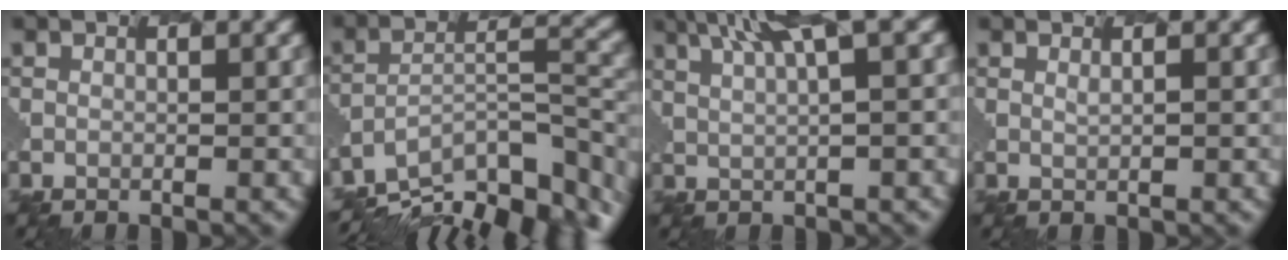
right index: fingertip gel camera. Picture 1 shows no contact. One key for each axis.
{"total": 12.2, "fx": -10.5, "fy": 3.8, "fz": 5.0, "tx": -0.103, "ty": 0.016, "tz": -0.160}
{"total": 7.8, "fx": 4.3, "fy": 1.6, "fz": 6.3, "tx": -0.078, "ty": 0.032, "tz": 0.066}
{"total": 0.5, "fx": 0.5, "fy": -0.2, "fz": -0.2, "tx": -0.012, "ty": 0.003, "tz": 0.005}